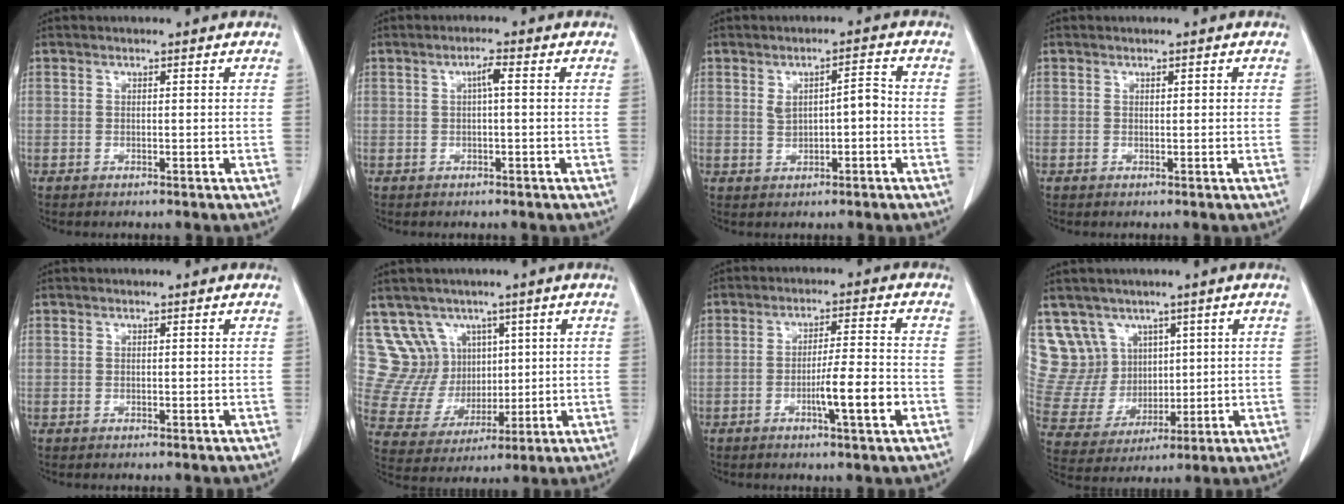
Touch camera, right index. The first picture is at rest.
{"total": 1.8, "force": [0.3, 0.2, 1.7], "torque": [-0.033, 0.004, 0.004]}
{"total": 4.0, "force": [0.0, 1.6, 3.7], "torque": [-0.064, 0.018, 0.007]}
{"total": 0.5, "force": [0.2, 0.2, 0.4], "torque": [-0.010, 0.001, 0.004]}
{"total": 0.0}
{"total": 9.4, "force": [5.0, 7.9, 1.3], "torque": [-0.039, 0.038, 0.110]}
{"total": 7.0, "force": [-2.6, 0.0, 6.5], "torque": [-0.107, -0.006, -0.043]}
{"total": 10.1, "force": [6.0, 8.1, 1.2], "torque": [-0.044, 0.042, 0.135]}